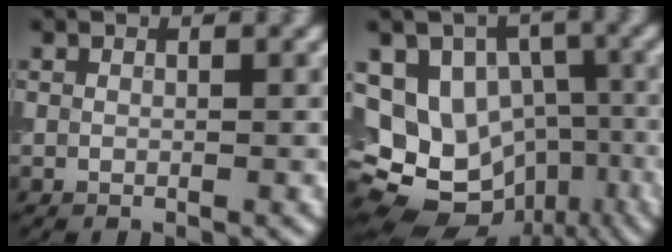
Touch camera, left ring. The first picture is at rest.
{"total": 14.9, "force": [-3.3, 12.5, 7.3], "torque": [-0.143, 0.008, -0.043]}